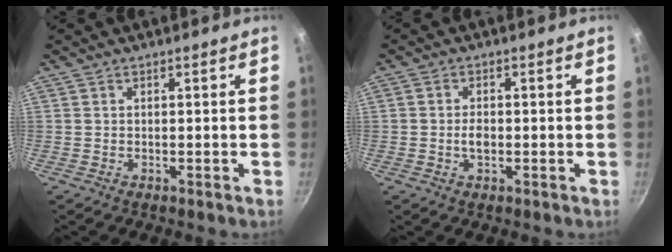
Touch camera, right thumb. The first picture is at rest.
{"total": 2.7, "force": [-0.4, 1.6, 2.1], "torque": [-0.038, 0.007, -0.009]}